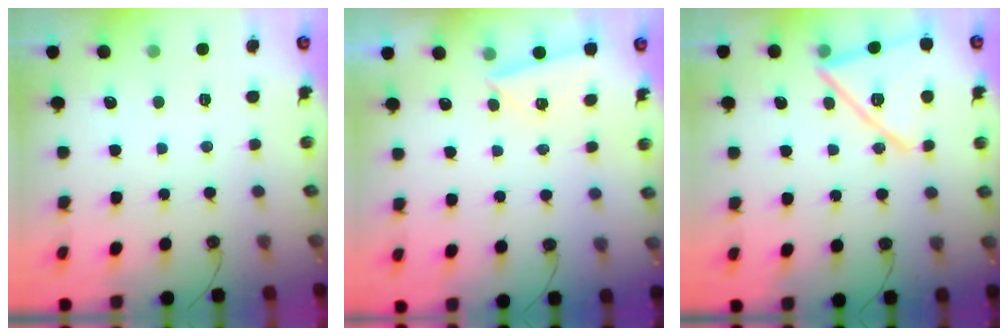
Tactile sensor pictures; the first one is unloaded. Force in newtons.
{"total": 3.2, "press": 2.7, "slide": 1.7}
{"total": 17.4, "press": 17.3, "slide": 1.3}